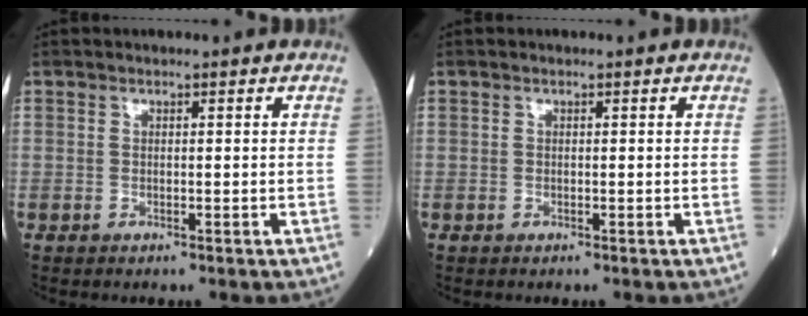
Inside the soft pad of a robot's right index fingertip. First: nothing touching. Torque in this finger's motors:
{"motor_torque": [-0.07, -0.03, -0.03, -0.01]}